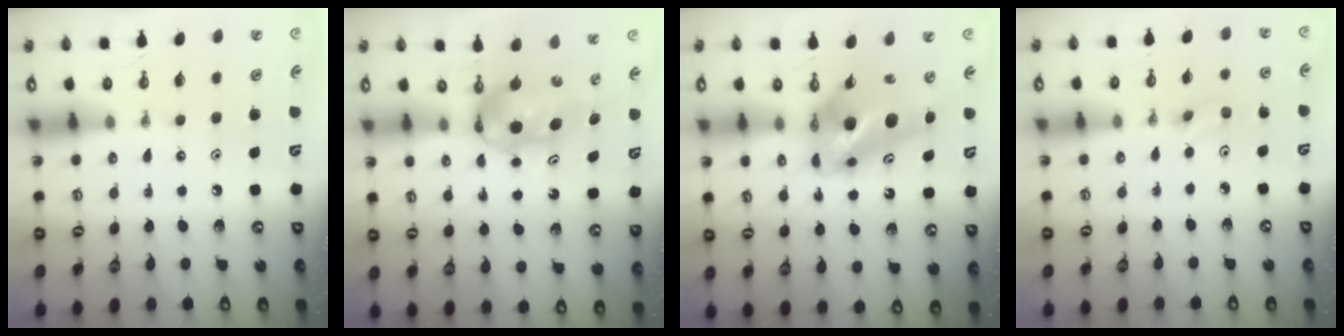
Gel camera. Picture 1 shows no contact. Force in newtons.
{"total": 6.1, "press": 5.0, "slide": 3.6}
{"total": 9.7, "press": 9.4, "slide": 2.3}
{"total": 2.5, "press": 2.4, "slide": 0.7}